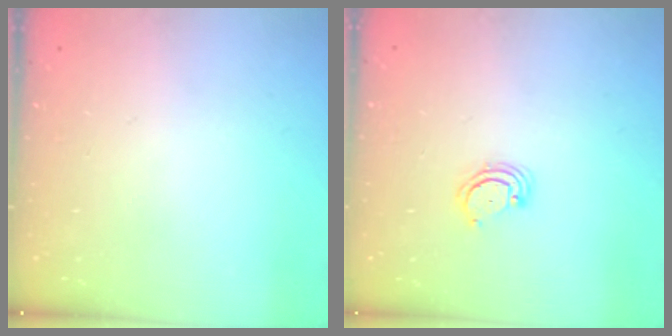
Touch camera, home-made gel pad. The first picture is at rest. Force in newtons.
{"total": 3.3, "press": 3.3, "slide": 0.4}